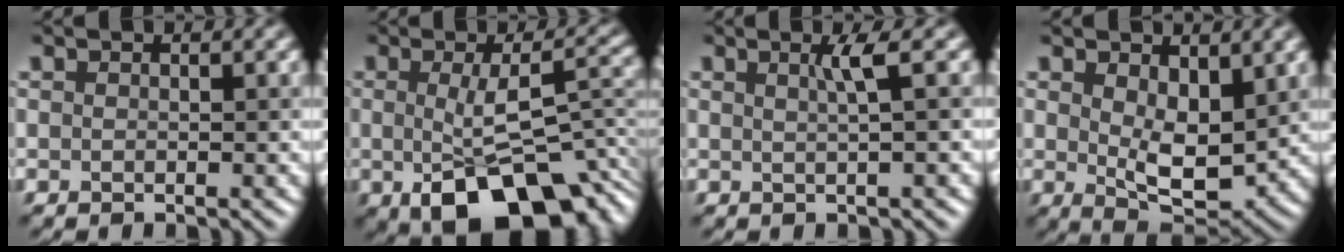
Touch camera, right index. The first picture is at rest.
{"total": 10.8, "force": [-3.1, 4.7, 9.2], "torque": [-0.154, -0.017, -0.034]}
{"total": 1.5, "force": [0.6, 0.2, 1.3], "torque": [-0.029, 0.002, 0.012]}
{"total": 5.0, "force": [1.2, 2.6, 4.0], "torque": [-0.077, -0.015, 0.030]}